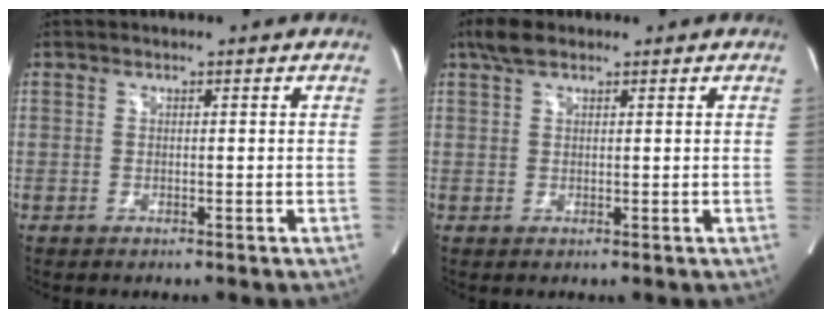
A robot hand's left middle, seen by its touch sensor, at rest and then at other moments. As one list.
[{"total": 3.0, "force": [2.2, 1.2, 1.8], "torque": [-0.044, 0.016, 0.043]}]